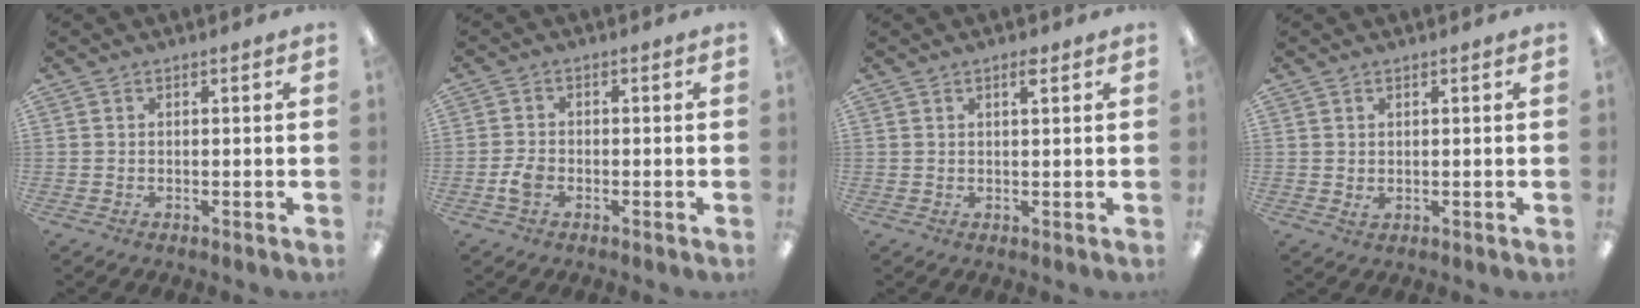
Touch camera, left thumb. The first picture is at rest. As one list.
[{"total": 3.3, "force": [-1.3, 2.1, 2.2], "torque": [-0.043, 0.005, -0.024]}, {"total": 2.2, "force": [1.4, 0.5, 1.6], "torque": [-0.027, -0.002, 0.022]}, {"total": 1.2, "force": [0.4, 0.6, 0.9], "torque": [-0.010, -0.004, 0.006]}]